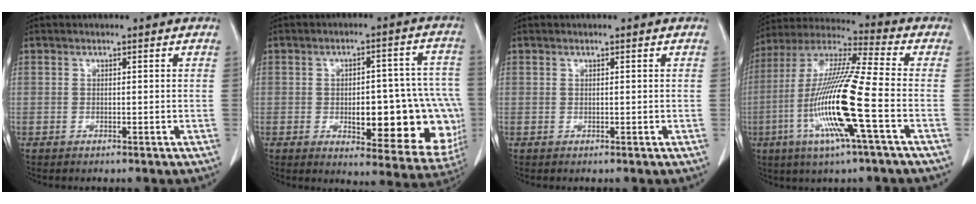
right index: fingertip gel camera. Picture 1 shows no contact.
{"total": 19.3, "force": [-3.7, 6.9, 17.6], "torque": [-0.136, 0.031, -0.018]}
{"total": 0.0}
{"total": 17.4, "force": [-5.0, -0.2, 16.7], "torque": [-0.336, -0.012, -0.103]}